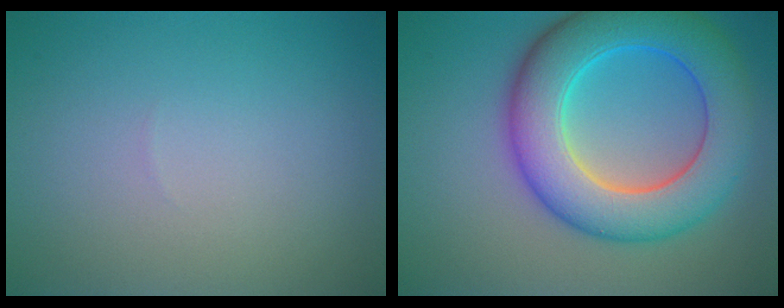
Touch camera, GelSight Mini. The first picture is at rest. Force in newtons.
{"total": 9.9, "press": 9.9, "slide": 0.3}